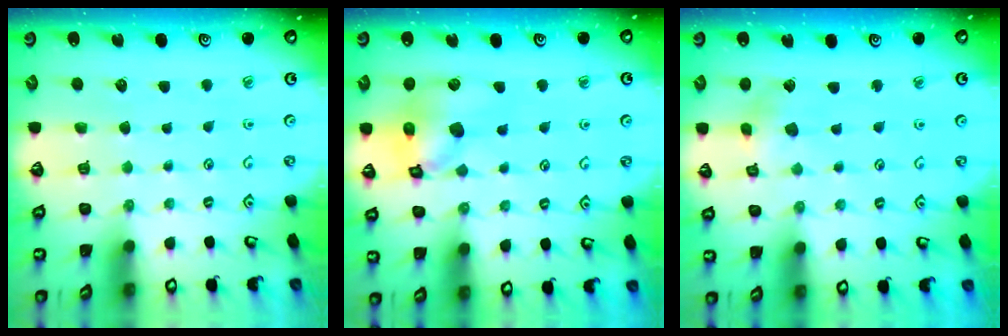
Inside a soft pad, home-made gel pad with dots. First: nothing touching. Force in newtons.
{"total": 13.5, "press": 13.4, "slide": 2.0}
{"total": 4.8, "press": 4.8, "slide": 0.5}